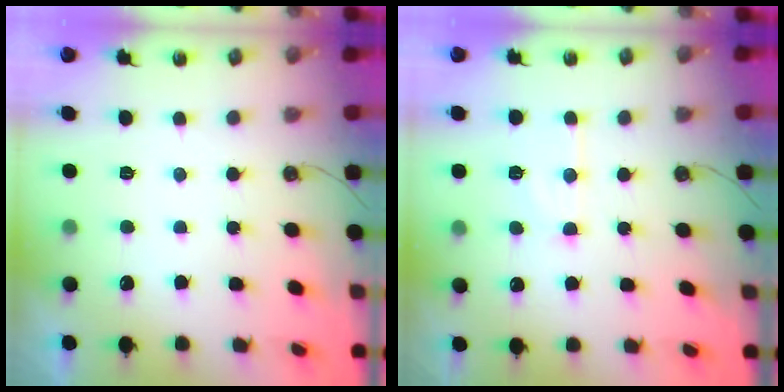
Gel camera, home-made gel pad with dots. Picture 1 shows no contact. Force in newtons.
{"total": 8.0, "press": 7.9, "slide": 0.6}